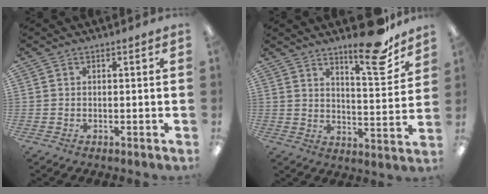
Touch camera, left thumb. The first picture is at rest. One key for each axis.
{"total": 15.0, "fx": 11.4, "fy": 3.8, "fz": 8.9, "tx": -0.117, "ty": -0.080, "tz": 0.184}